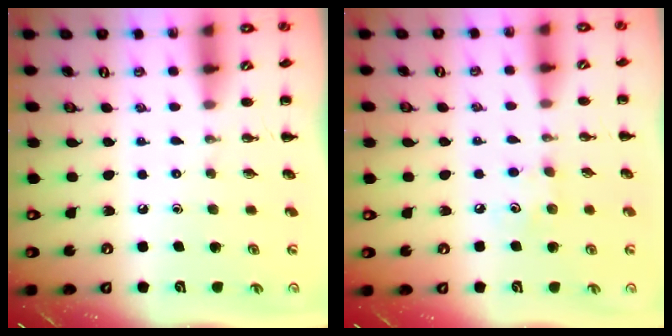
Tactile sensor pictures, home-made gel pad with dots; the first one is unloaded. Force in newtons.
{"total": 4.9, "press": 4.8, "slide": 1.1}